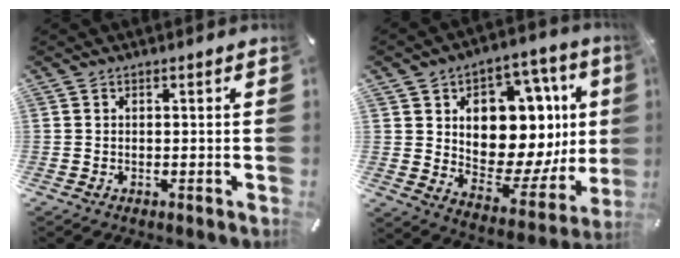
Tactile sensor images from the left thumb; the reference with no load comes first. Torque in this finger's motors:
{"motor_torque": [1.66, 1.73, 0.48, -0.20, 0.21]}